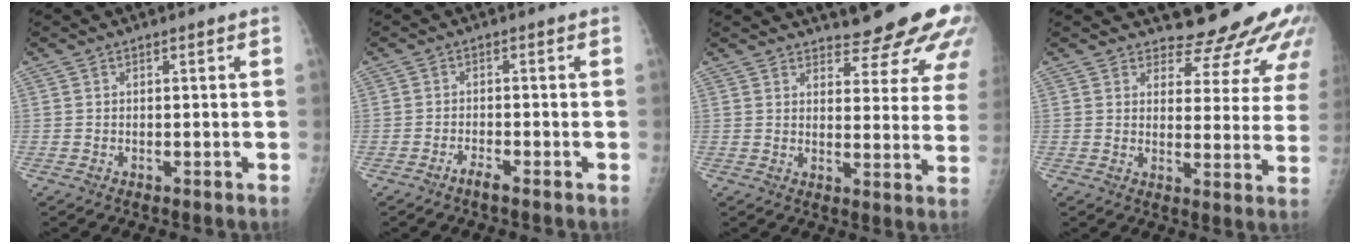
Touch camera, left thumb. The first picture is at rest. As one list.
[{"total": 2.0, "force": [-1.6, 0.1, 1.1], "torque": [-0.033, 0.003, -0.033]}, {"total": 16.3, "force": [13.9, 4.3, 7.4], "torque": [-0.063, -0.095, 0.158]}, {"total": 13.5, "force": [12.2, 4.3, 3.7], "torque": [-0.003, -0.099, 0.136]}]